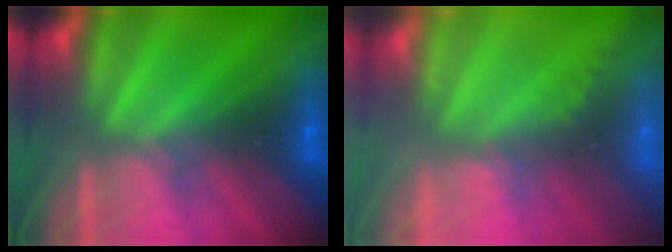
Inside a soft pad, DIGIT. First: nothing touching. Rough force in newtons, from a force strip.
{"total": 1.1}